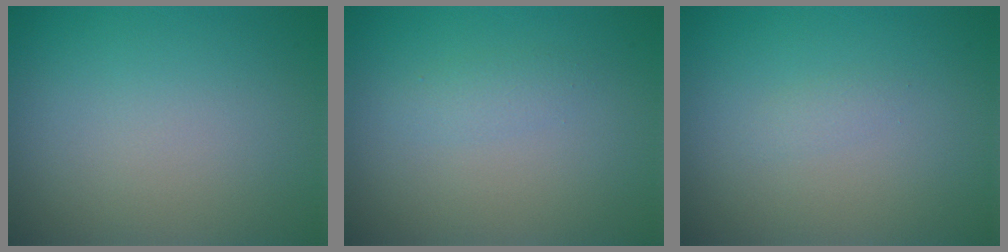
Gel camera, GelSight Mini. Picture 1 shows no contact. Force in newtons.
{"total": 1.1, "press": 1.1, "slide": 0.1}
{"total": 0.6, "press": 0.6, "slide": 0.0}